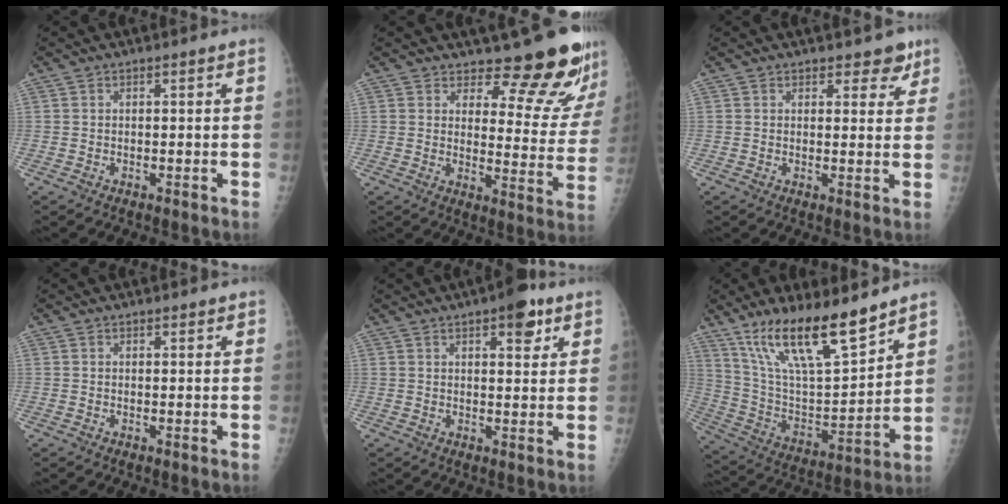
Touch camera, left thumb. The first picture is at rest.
{"total": 14.2, "force": [13.0, 3.8, 4.1], "torque": [-0.012, -0.135, 0.151]}
{"total": 4.0, "force": [3.1, 2.4, 0.9], "torque": [0.020, -0.020, 0.032]}
{"total": 0.9, "force": [0.8, 0.5, 0.1], "torque": [0.006, -0.007, 0.008]}
{"total": 6.6, "force": [3.7, 2.6, 4.7], "torque": [-0.043, -0.014, 0.044]}
{"total": 19.9, "force": [14.4, 5.1, 12.8], "torque": [-0.200, -0.070, 0.268]}